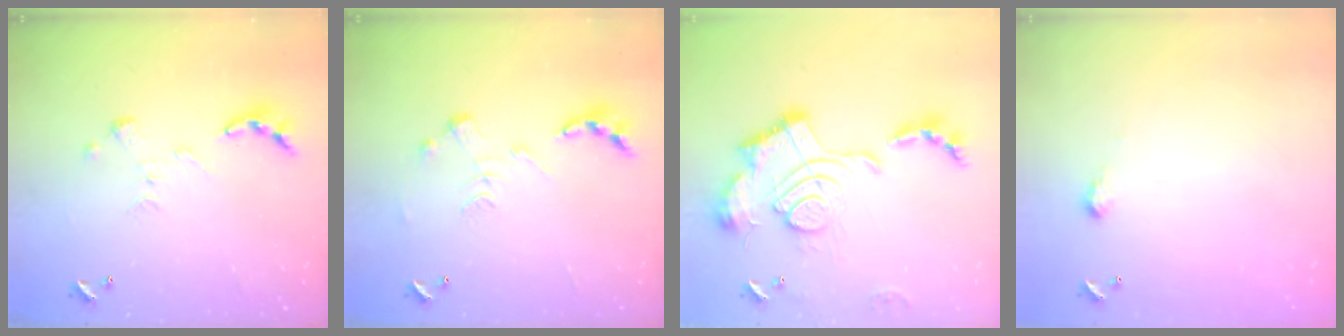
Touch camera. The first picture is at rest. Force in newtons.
{"total": 0.0}
{"total": 2.5, "press": 1.9, "slide": 1.7}
{"total": 2.0, "press": 2.0, "slide": 0.3}